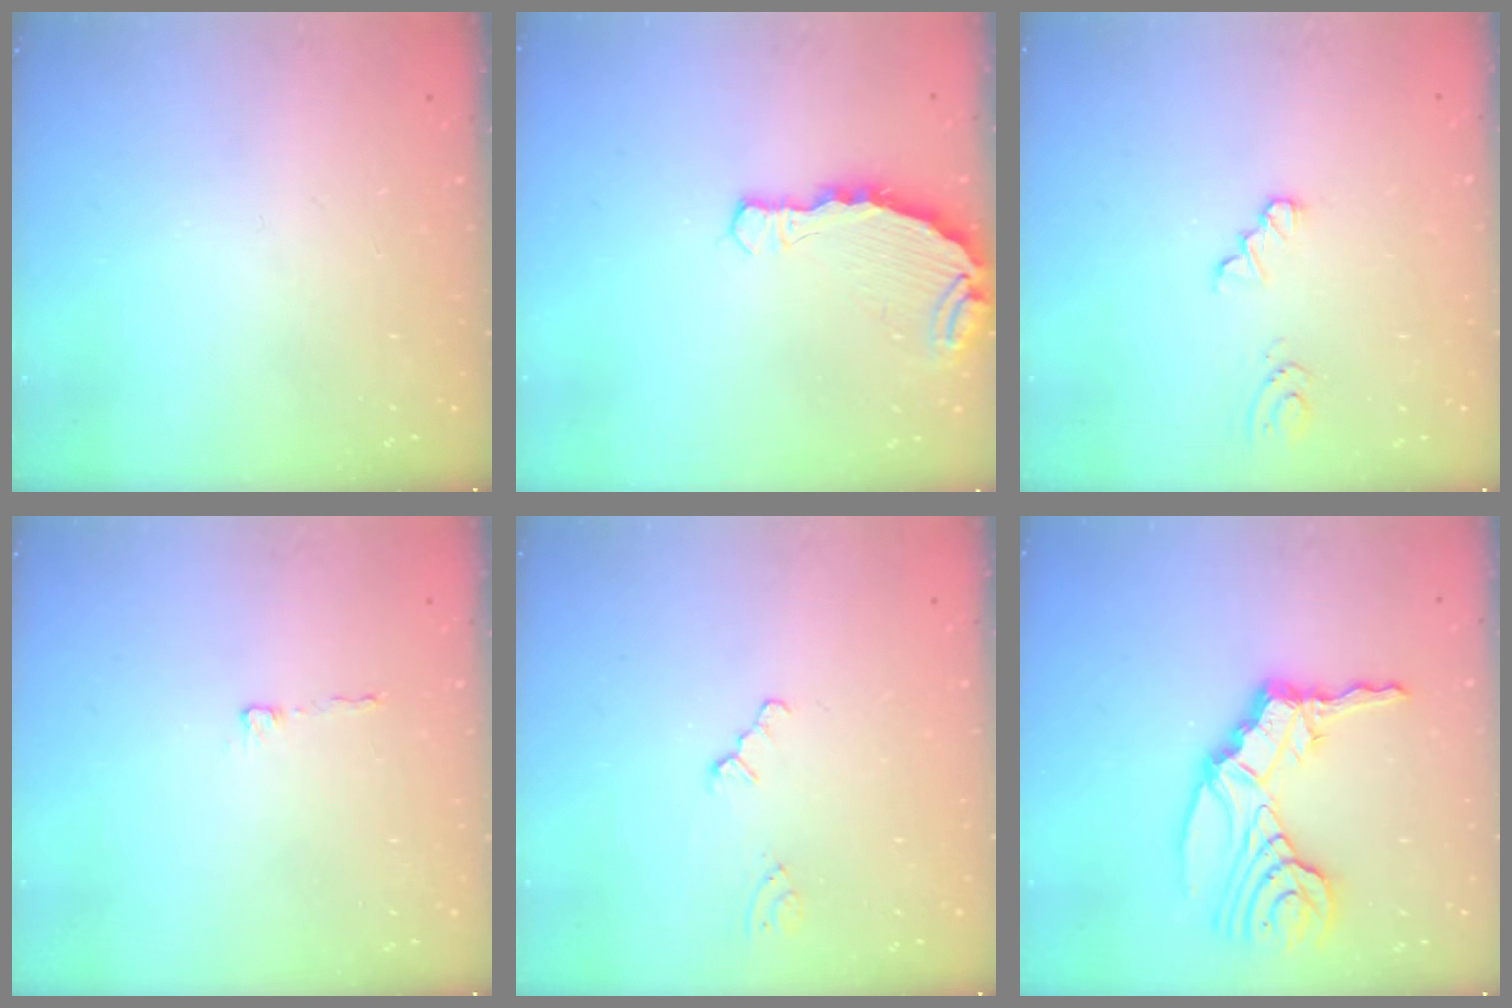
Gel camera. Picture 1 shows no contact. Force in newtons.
{"total": 5.7, "press": 5.7, "slide": 0.3}
{"total": 1.1, "press": 1.1, "slide": 0.2}
{"total": 2.1, "press": 2.1, "slide": 0.2}
{"total": 0.0}
{"total": 14.1, "press": 13.9, "slide": 2.4}